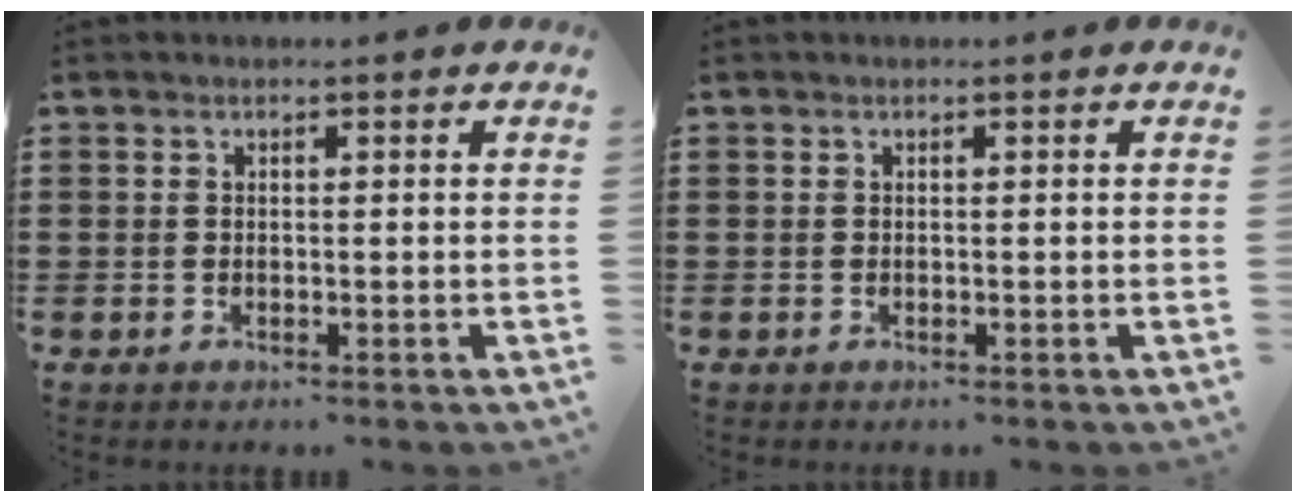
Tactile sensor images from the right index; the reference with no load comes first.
{"total": 0.0}